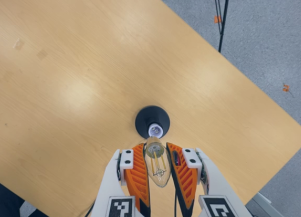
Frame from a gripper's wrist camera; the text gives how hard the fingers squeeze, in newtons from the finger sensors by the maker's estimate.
{"total": 20.4, "left": 22.2, "right": 18.6}